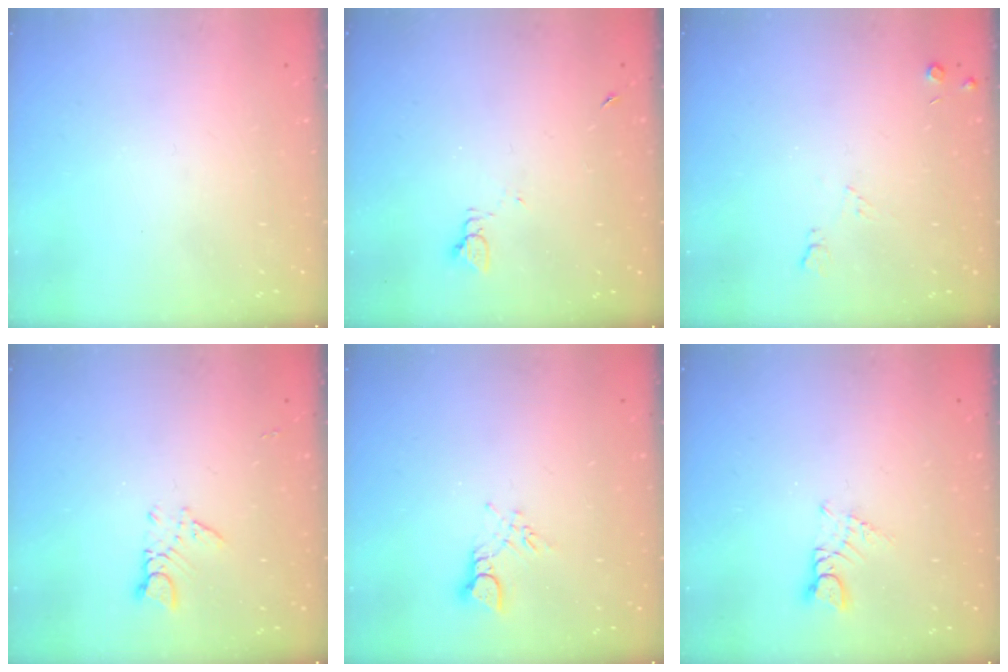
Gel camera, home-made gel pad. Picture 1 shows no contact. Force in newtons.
{"total": 2.3, "press": 2.3, "slide": 0.3}
{"total": 4.1, "press": 4.0, "slide": 0.7}
{"total": 3.1, "press": 3.0, "slide": 0.4}
{"total": 2.6, "press": 2.6, "slide": 0.4}
{"total": 2.9, "press": 2.9, "slide": 0.3}